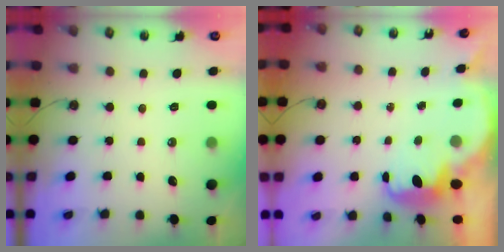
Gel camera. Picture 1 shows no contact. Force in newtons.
{"total": 2.5, "press": 2.5, "slide": 0.6}